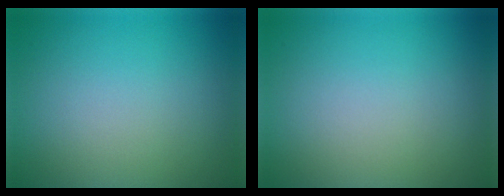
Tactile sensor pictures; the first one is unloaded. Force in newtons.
{"total": 0.0}